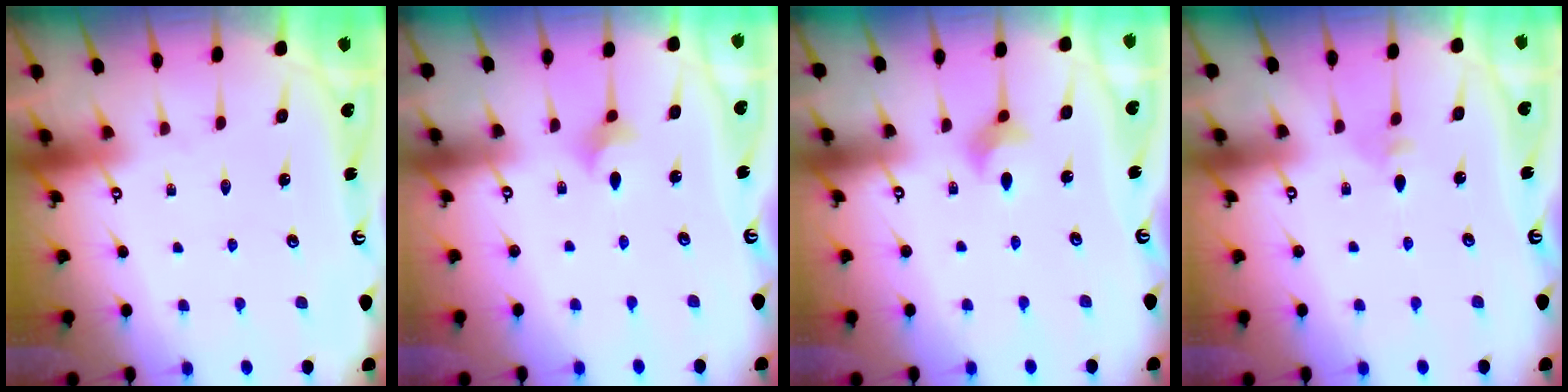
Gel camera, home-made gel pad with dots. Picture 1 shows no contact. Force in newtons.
{"total": 3.6, "press": 3.6, "slide": 0.7}
{"total": 4.7, "press": 4.6, "slide": 0.7}
{"total": 2.9, "press": 2.8, "slide": 0.8}